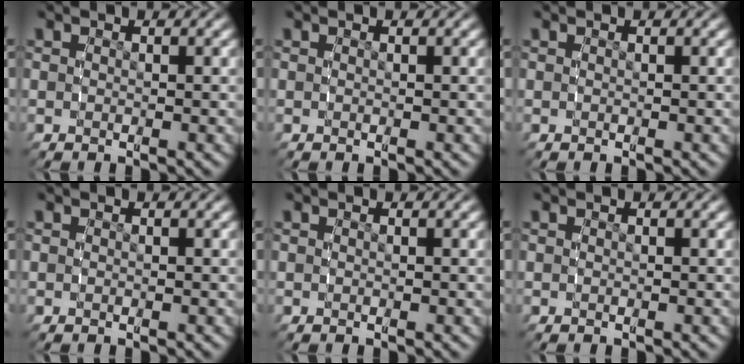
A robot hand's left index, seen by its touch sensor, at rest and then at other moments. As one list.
[{"total": 0.0}, {"total": 0.0}, {"total": 0.0}, {"total": 0.0}, {"total": 0.0}]